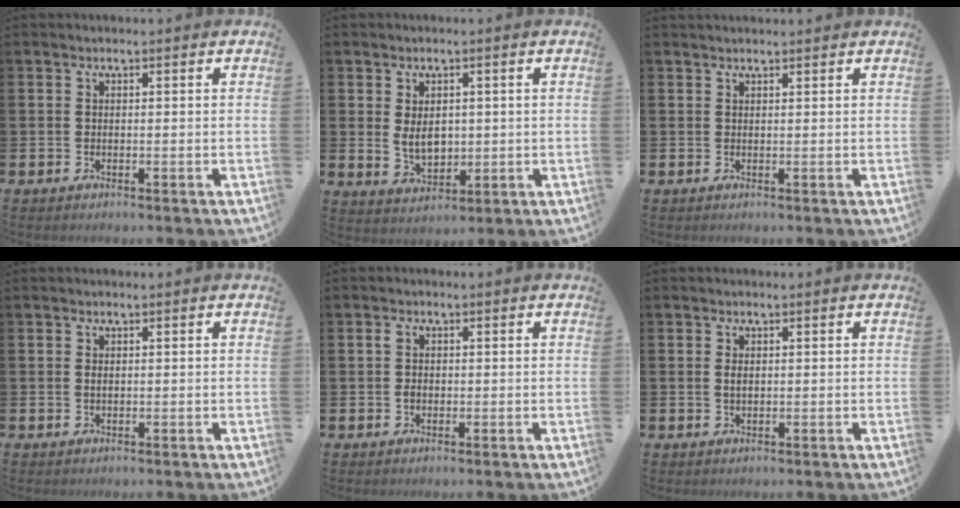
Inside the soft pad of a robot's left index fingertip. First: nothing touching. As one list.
[{"total": 3.9, "force": [0.7, 2.6, 2.9], "torque": [-0.036, -0.001, 0.008]}, {"total": 0.9, "force": [0.9, 0.1, 0.2], "torque": [0.005, -0.002, 0.014]}, {"total": 0.6, "force": [0.1, 0.3, 0.4], "torque": [0.000, 0.000, 0.000]}, {"total": 1.8, "force": [0.1, 1.4, 1.2], "torque": [-0.013, 0.005, -0.002]}, {"total": 1.0, "force": [0.3, 0.7, 0.7], "torque": [0.001, -0.001, 0.000]}]